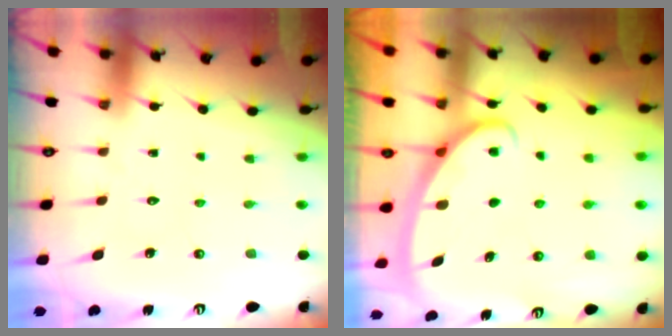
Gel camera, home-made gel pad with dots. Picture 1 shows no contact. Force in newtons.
{"total": 2.8, "press": 2.8, "slide": 0.4}